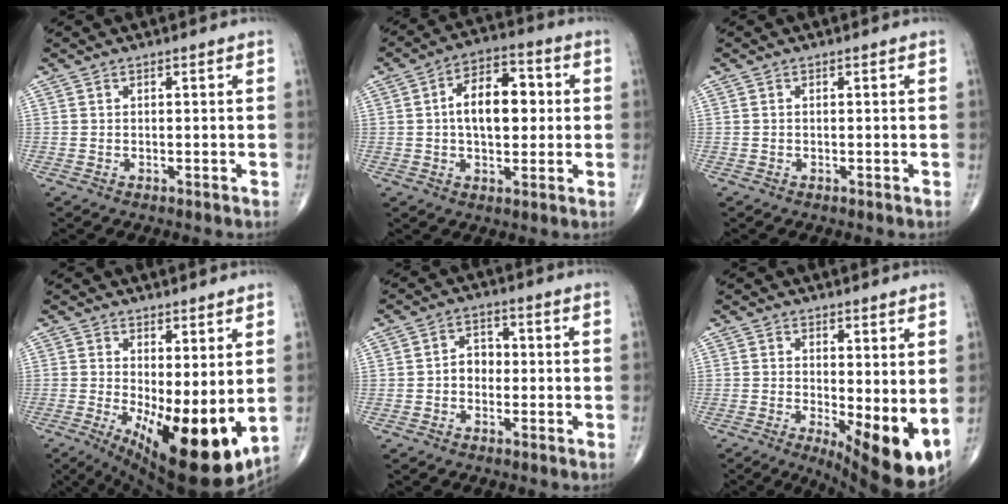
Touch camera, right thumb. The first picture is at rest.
{"total": 11.9, "force": [1.0, 6.8, 9.7], "torque": [-0.134, 0.019, 0.011]}
{"total": 0.0}
{"total": 16.3, "force": [-1.1, 6.1, 15.1], "torque": [-0.231, -0.039, 0.005]}
{"total": 3.8, "force": [-0.6, 3.0, 2.2], "torque": [-0.018, 0.018, -0.019]}
{"total": 11.1, "force": [-0.7, 3.9, 10.4], "torque": [-0.139, -0.026, 0.001]}